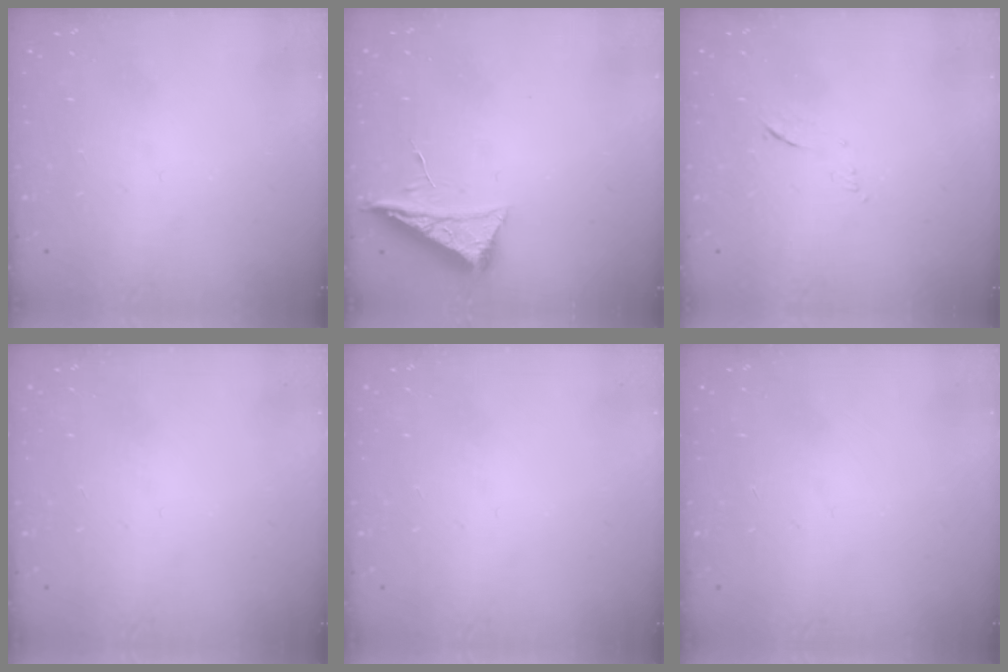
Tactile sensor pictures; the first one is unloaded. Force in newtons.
{"total": 6.5, "press": 6.5, "slide": 0.8}
{"total": 6.2, "press": 6.2, "slide": 0.9}
{"total": 0.0}
{"total": 0.0}
{"total": 0.0}